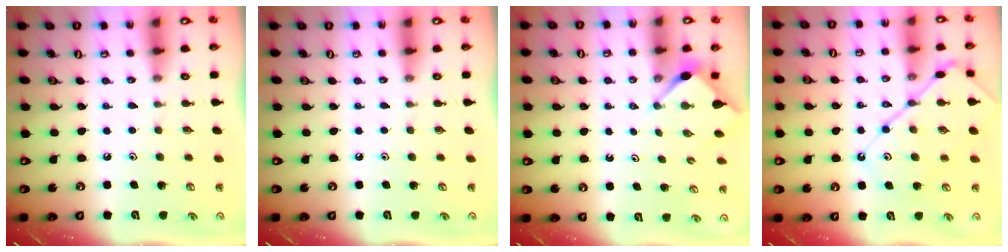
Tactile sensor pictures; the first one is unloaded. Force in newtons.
{"total": 0.0}
{"total": 2.7, "press": 2.7, "slide": 0.3}
{"total": 12.0, "press": 11.9, "slide": 1.2}